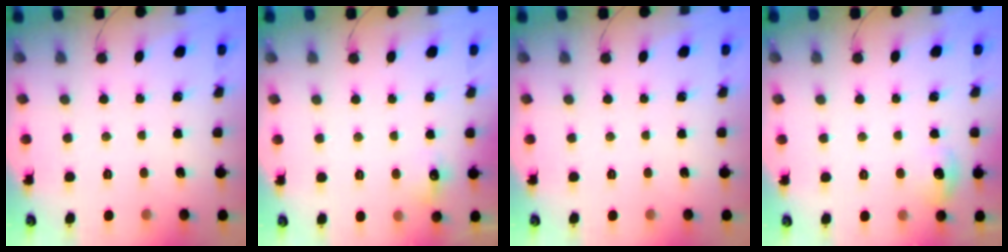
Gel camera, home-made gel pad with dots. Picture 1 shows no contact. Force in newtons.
{"total": 5.7, "press": 5.5, "slide": 1.7}
{"total": 0.0}
{"total": 6.8, "press": 6.6, "slide": 1.7}